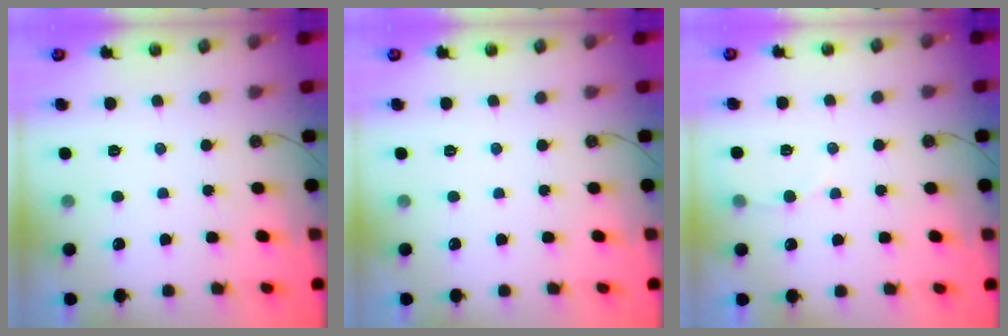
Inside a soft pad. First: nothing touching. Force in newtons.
{"total": 0.0}
{"total": 3.9, "press": 3.8, "slide": 0.4}